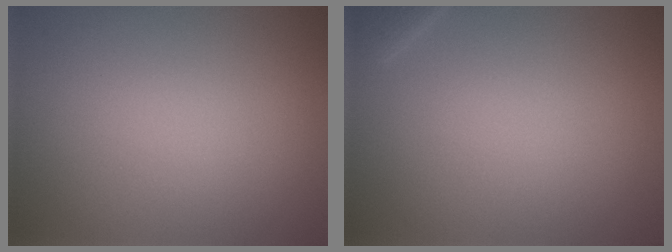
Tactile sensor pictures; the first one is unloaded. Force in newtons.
{"total": 1.1, "press": 1.1, "slide": 0.1}